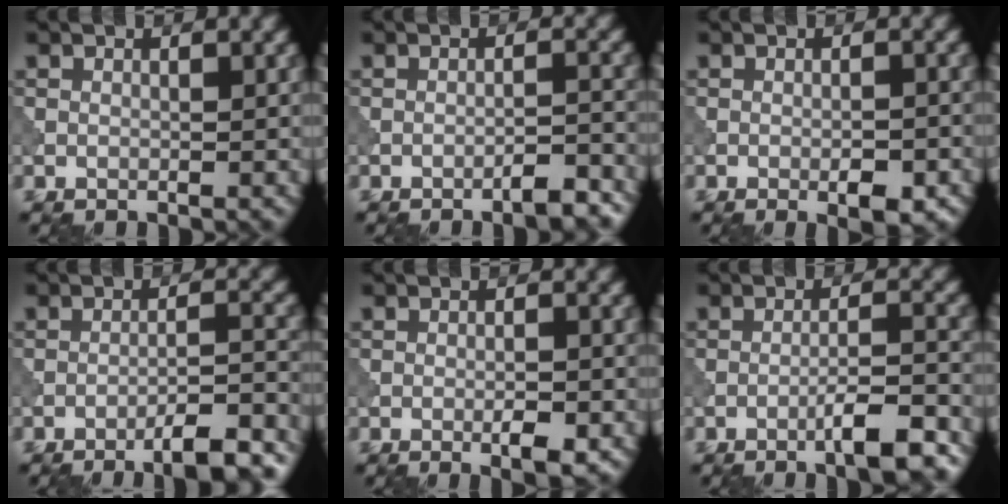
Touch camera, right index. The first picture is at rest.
{"total": 2.9, "force": [-2.2, 0.4, 1.9], "torque": [-0.024, 0.008, -0.037]}
{"total": 2.7, "force": [-1.3, 0.8, 2.2], "torque": [-0.034, 0.001, -0.018]}
{"total": 7.1, "force": [-5.5, 1.3, 4.3], "torque": [-0.057, 0.011, -0.075]}
{"total": 2.3, "force": [-1.0, 0.4, 2.0], "torque": [-0.032, 0.003, -0.017]}
{"total": 5.1, "force": [-3.1, 0.7, 4.1], "torque": [-0.060, 0.011, -0.052]}